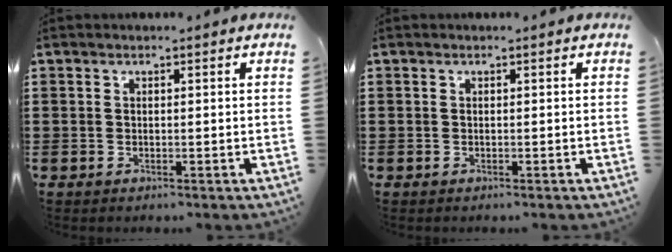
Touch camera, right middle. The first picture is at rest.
{"total": 0.0}